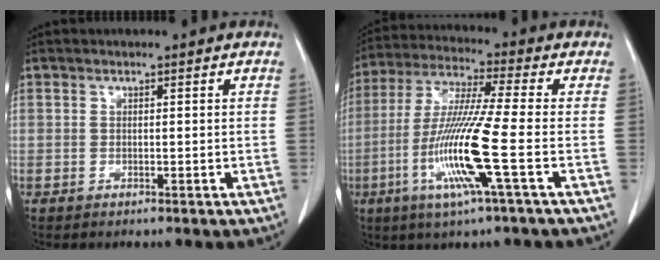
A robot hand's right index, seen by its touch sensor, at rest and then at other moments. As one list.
[{"total": 13.6, "force": [-4.0, -1.1, 12.9], "torque": [-0.265, -0.018, -0.084]}]